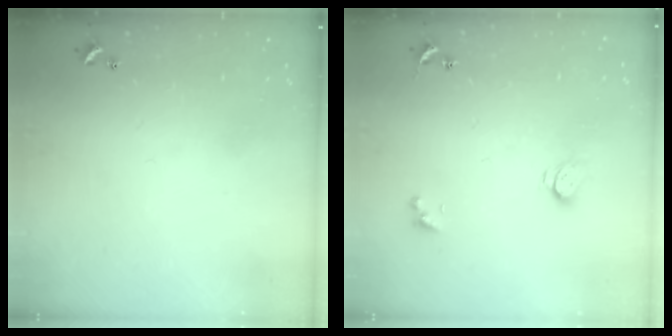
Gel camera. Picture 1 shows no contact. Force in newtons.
{"total": 2.6, "press": 2.6, "slide": 0.2}